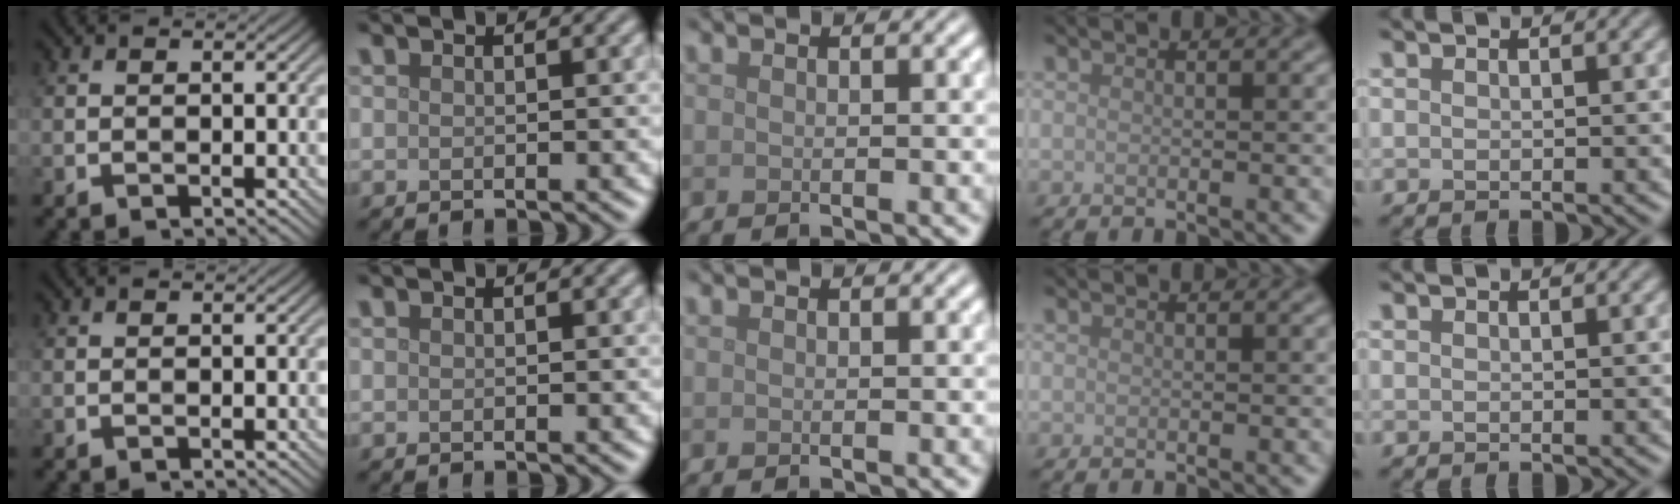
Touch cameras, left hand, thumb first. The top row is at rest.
{}